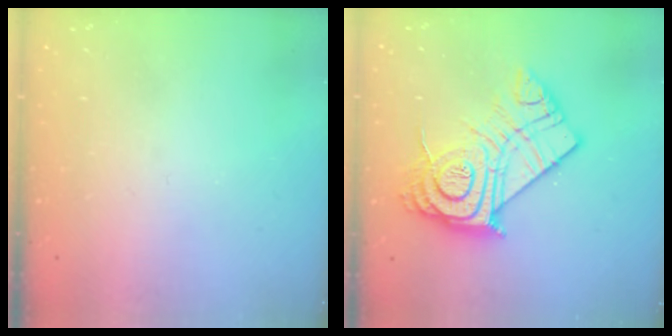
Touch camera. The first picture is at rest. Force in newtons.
{"total": 20.8, "press": 20.7, "slide": 1.6}